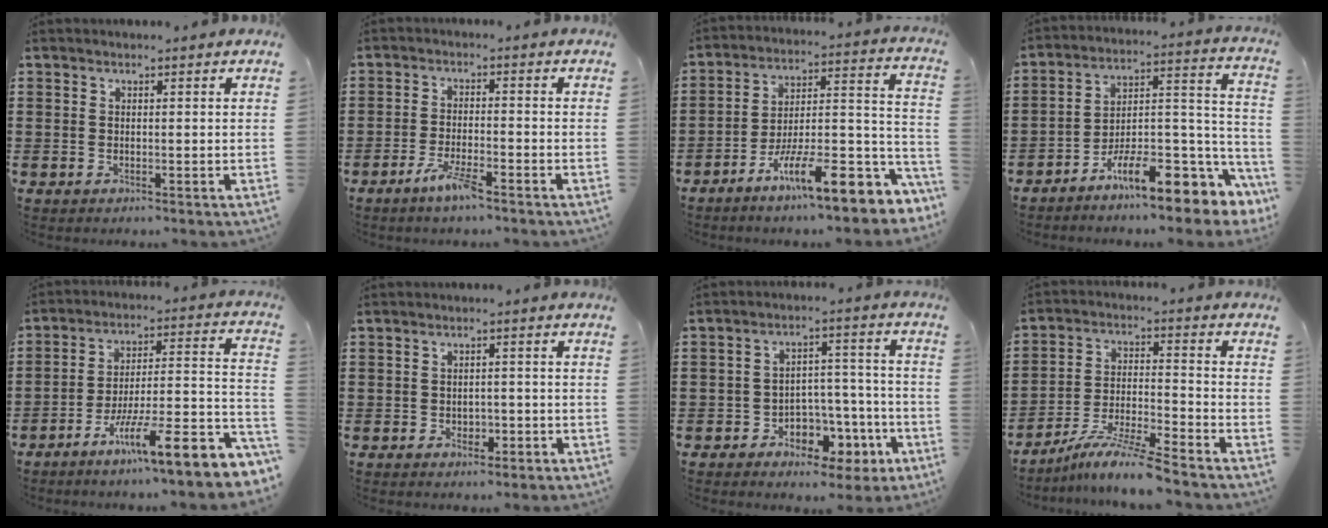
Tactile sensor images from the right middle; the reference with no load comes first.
{"total": 4.5, "force": [-3.1, 0.5, 3.2], "torque": [-0.072, -0.005, -0.059]}
{"total": 12.3, "force": [-8.0, 2.3, 9.0], "torque": [-0.132, 0.003, -0.142]}
{"total": 10.3, "force": [-7.2, 3.5, 6.5], "torque": [-0.095, 0.004, -0.134]}
{"total": 9.9, "force": [-6.3, -0.2, 7.6], "torque": [-0.107, -0.020, -0.127]}
{"total": 1.7, "force": [-1.0, 1.1, 0.8], "torque": [-0.020, 0.003, -0.022]}
{"total": 5.8, "force": [-3.4, 4.0, 2.4], "torque": [-0.038, 0.021, -0.062]}
{"total": 8.3, "force": [-7.3, -0.3, 3.8], "torque": [-0.074, -0.004, -0.141]}